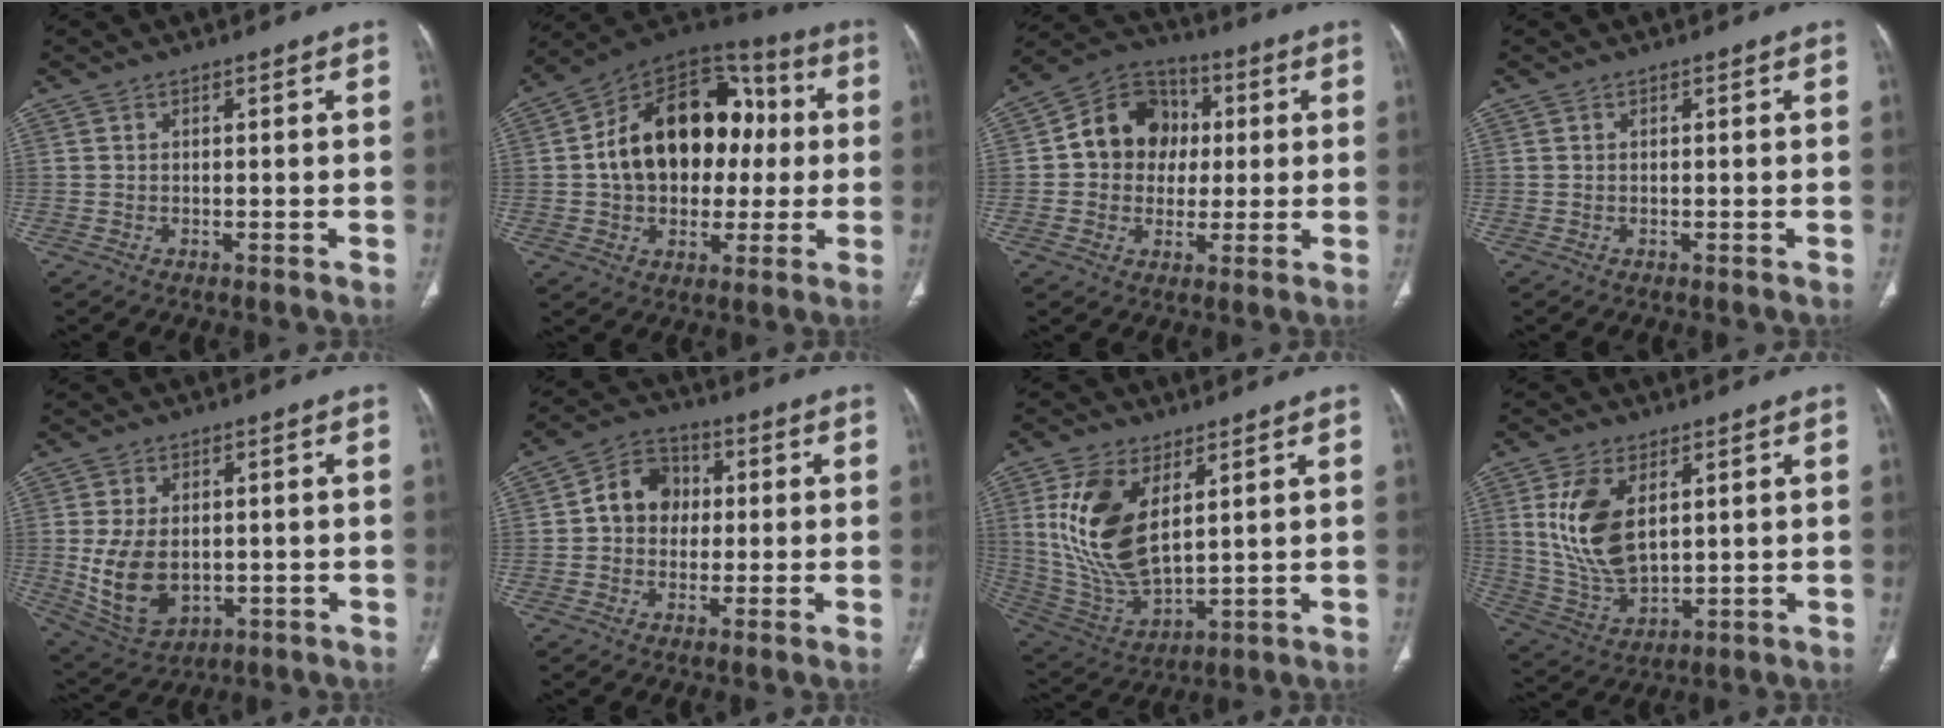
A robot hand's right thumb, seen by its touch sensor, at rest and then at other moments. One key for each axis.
{"total": 23.1, "fx": 1.4, "fy": 16.0, "fz": 16.5, "tx": -0.231, "ty": 0.037, "tz": 0.024}
{"total": 12.7, "fx": 1.3, "fy": 11.0, "fz": 6.3, "tx": -0.057, "ty": 0.019, "tz": 0.010}
{"total": 0.0}
{"total": 11.3, "fx": -0.7, "fy": 7.4, "fz": 8.4, "tx": -0.150, "ty": -0.005, "tz": 0.011}
{"total": 8.8, "fx": 0.6, "fy": 7.5, "fz": 4.7, "tx": -0.047, "ty": 0.020, "tz": -0.002}
{"total": 16.4, "fx": 5.4, "fy": 8.4, "fz": 13.0, "tx": -0.254, "ty": -0.026, "tz": 0.122}
{"total": 13.2, "fx": 3.9, "fy": 7.3, "fz": 10.3, "tx": -0.202, "ty": -0.019, "tz": 0.089}